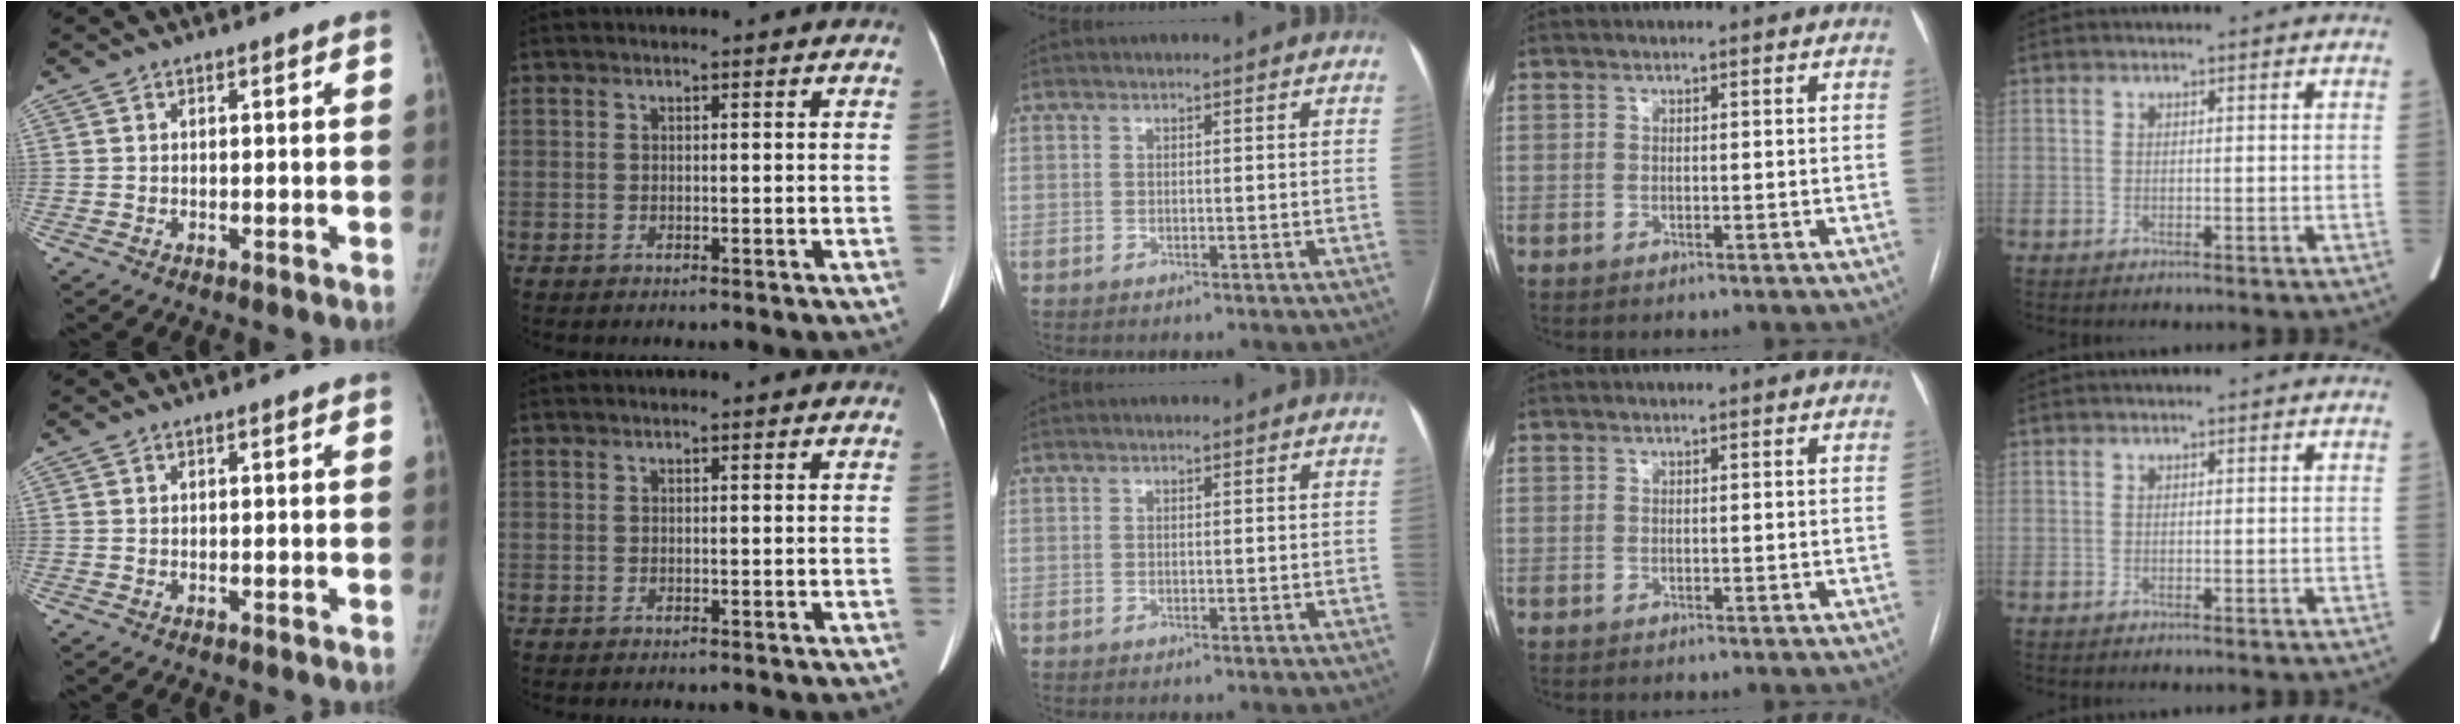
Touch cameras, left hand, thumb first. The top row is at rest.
{}